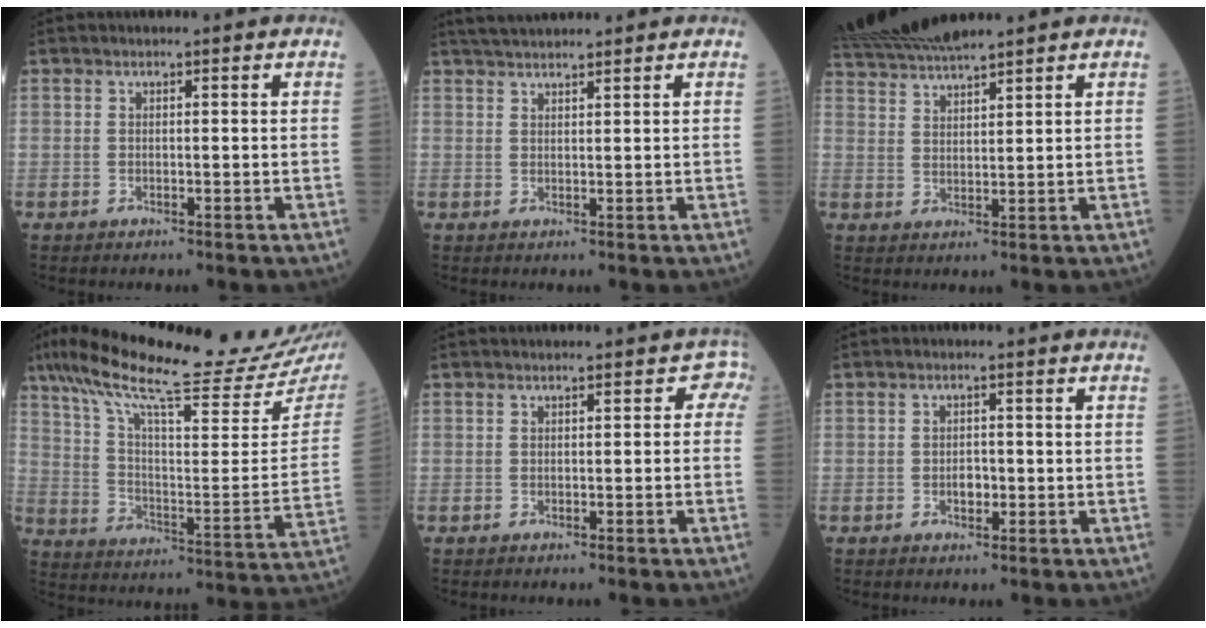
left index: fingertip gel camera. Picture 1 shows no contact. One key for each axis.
{"total": 4.7, "fx": 4.3, "fy": 0.5, "fz": 1.8, "tx": -0.030, "ty": 0.031, "tz": 0.078}
{"total": 9.0, "fx": 8.2, "fy": -0.1, "fz": 3.7, "tx": -0.076, "ty": 0.027, "tz": 0.154}
{"total": 25.9, "fx": 21.6, "fy": 2.3, "fz": 14.0, "tx": -0.237, "ty": -0.035, "tz": 0.307}
{"total": 1.2, "fx": -0.2, "fy": 1.1, "fz": 0.5, "tx": 0.017, "ty": 0.011, "tz": -0.010}
{"total": 2.0, "fx": -0.8, "fy": 1.3, "fz": 1.4, "tx": -0.021, "ty": 0.000, "tz": -0.011}